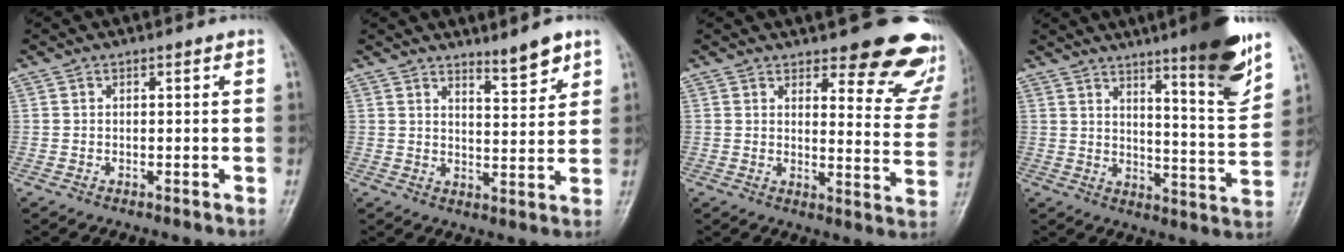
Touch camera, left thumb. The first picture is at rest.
{"total": 5.6, "force": [4.4, 1.2, 3.3], "torque": [-0.039, -0.041, 0.069]}
{"total": 16.8, "force": [12.9, 5.8, 9.1], "torque": [-0.053, -0.090, 0.139]}
{"total": 15.3, "force": [9.7, 1.8, 11.8], "torque": [-0.146, -0.063, 0.144]}